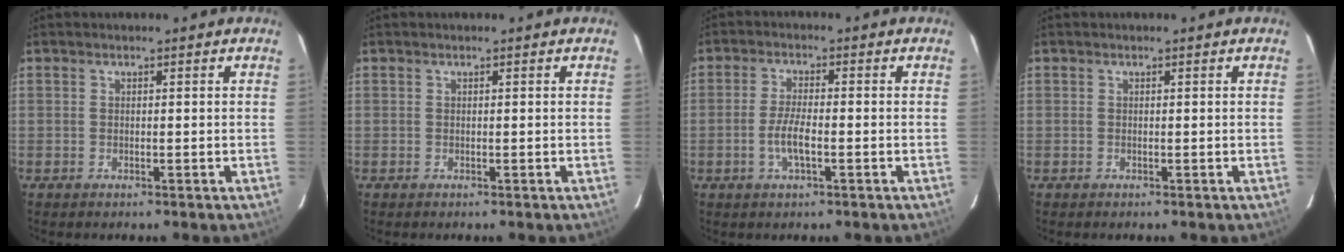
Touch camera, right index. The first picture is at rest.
{"total": 0.0}
{"total": 4.7, "force": [-1.6, 1.1, 4.3], "torque": [-0.087, -0.003, -0.030]}
{"total": 0.0}